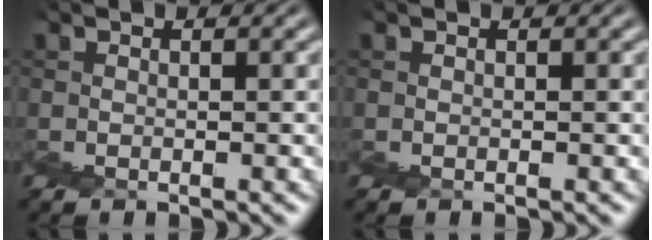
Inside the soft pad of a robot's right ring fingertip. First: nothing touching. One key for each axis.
{"total": 0.0}